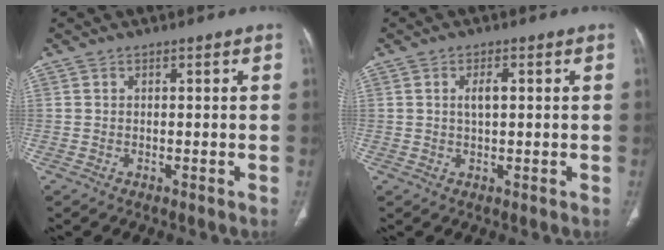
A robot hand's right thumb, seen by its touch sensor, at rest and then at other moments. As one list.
[{"total": 2.7, "force": [0.5, 1.1, 2.4], "torque": [-0.043, 0.002, 0.009]}]